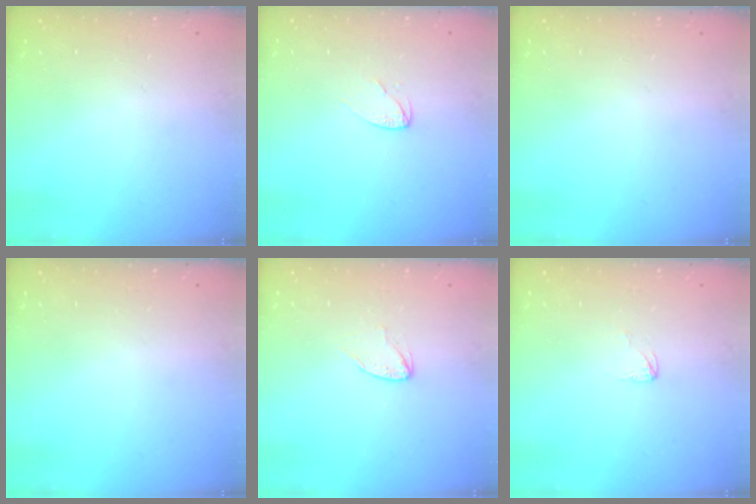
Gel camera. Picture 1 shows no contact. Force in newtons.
{"total": 3.2, "press": 3.1, "slide": 0.3}
{"total": 0.0}
{"total": 0.0}
{"total": 2.9, "press": 2.9, "slide": 0.2}
{"total": 2.1, "press": 2.1, "slide": 0.2}